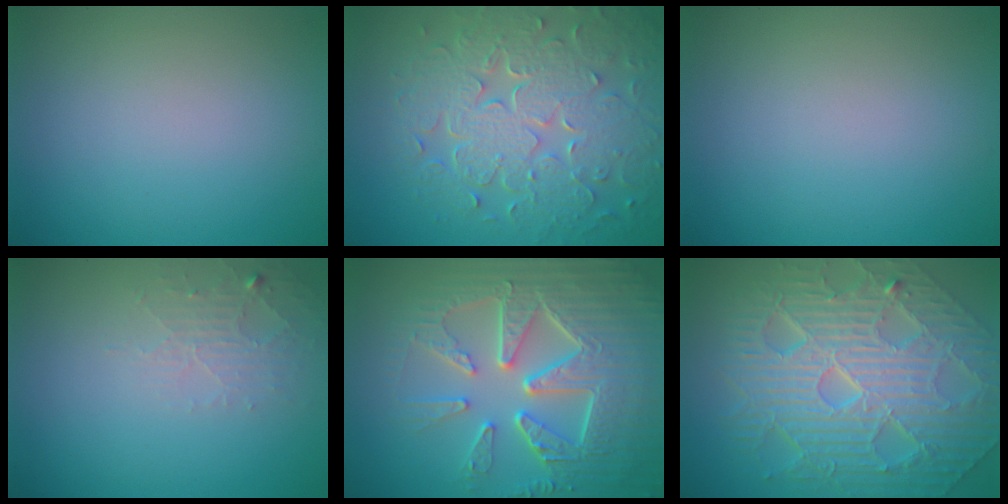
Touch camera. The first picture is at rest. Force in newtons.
{"total": 8.5, "press": 6.1, "slide": 5.9}
{"total": 0.0}
{"total": 1.9, "press": 1.9, "slide": 0.3}
{"total": 9.2, "press": 6.6, "slide": 6.4}
{"total": 11.7, "press": 7.6, "slide": 8.9}